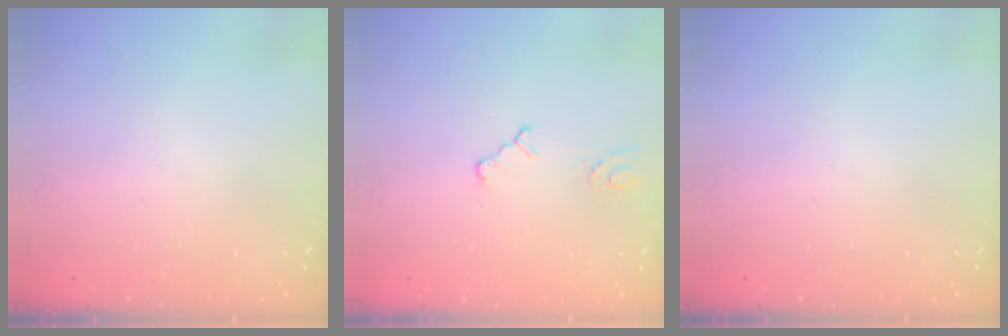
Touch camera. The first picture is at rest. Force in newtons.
{"total": 2.6, "press": 2.6, "slide": 0.4}
{"total": 0.0}